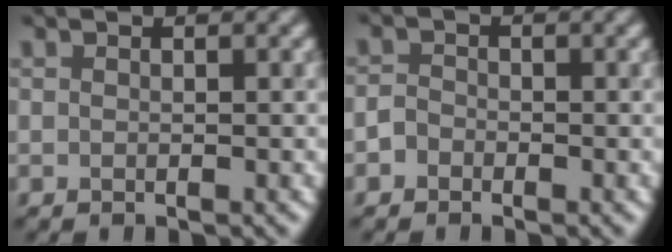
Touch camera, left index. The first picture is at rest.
{"total": 1.2, "force": [-1.0, 0.6, -0.3], "torque": [0.010, 0.002, -0.021]}